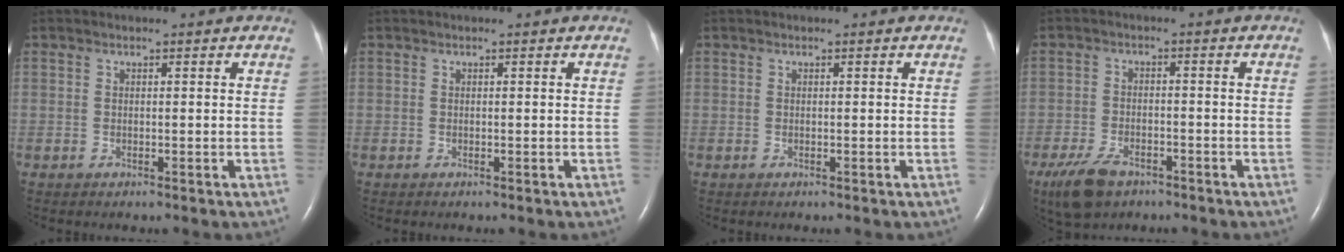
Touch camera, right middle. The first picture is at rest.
{"total": 0.0}
{"total": 0.0}
{"total": 6.8, "force": [-4.6, 3.2, 3.7], "torque": [-0.084, -0.008, -0.079]}